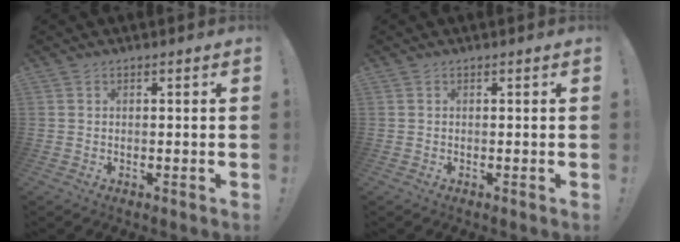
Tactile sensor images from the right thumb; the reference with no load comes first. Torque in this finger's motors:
{"motor_torque": [0.22, -0.13, 0.05, -0.12, 0.00]}